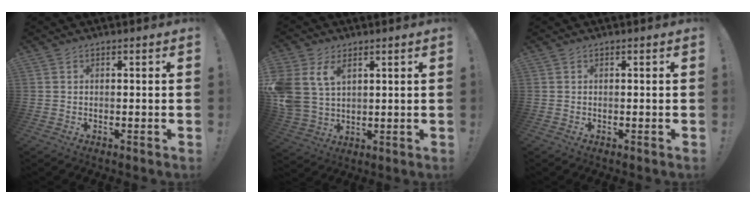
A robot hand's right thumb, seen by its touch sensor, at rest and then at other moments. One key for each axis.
{"total": 10.5, "fx": 4.7, "fy": 7.2, "fz": 6.0, "tx": -0.135, "ty": -0.013, "tz": 0.094}
{"total": 0.0}